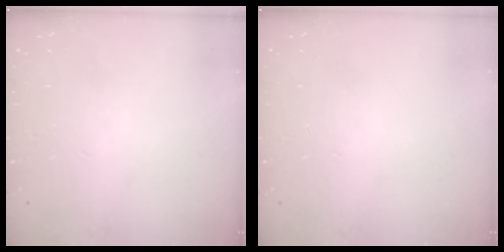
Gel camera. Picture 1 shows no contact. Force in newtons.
{"total": 0.0}